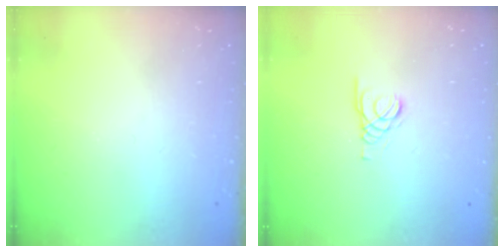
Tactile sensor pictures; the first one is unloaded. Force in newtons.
{"total": 1.5, "press": 1.4, "slide": 0.1}